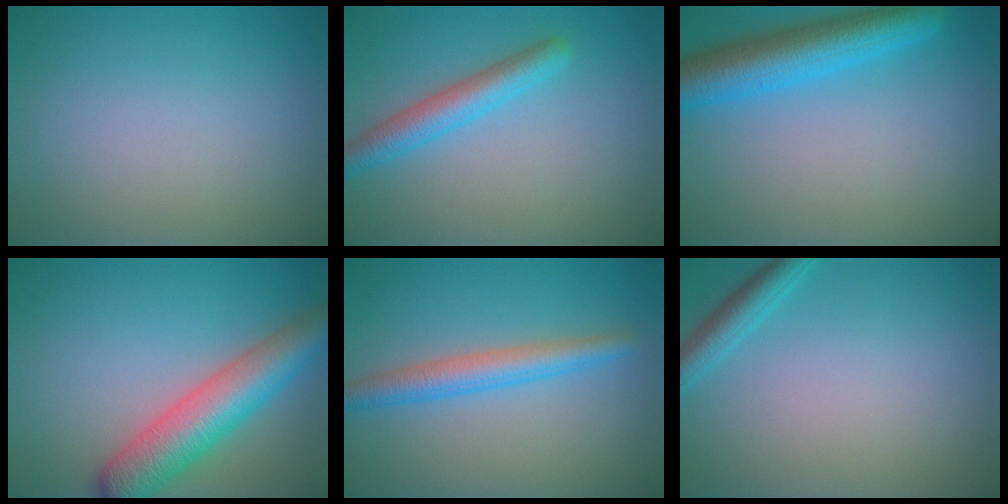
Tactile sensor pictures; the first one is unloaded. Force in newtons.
{"total": 3.4, "press": 3.4, "slide": 0.1}
{"total": 6.7, "press": 6.7, "slide": 0.2}
{"total": 7.2, "press": 7.2, "slide": 0.2}
{"total": 3.5, "press": 3.5, "slide": 0.1}
{"total": 2.3, "press": 2.3, "slide": 0.1}